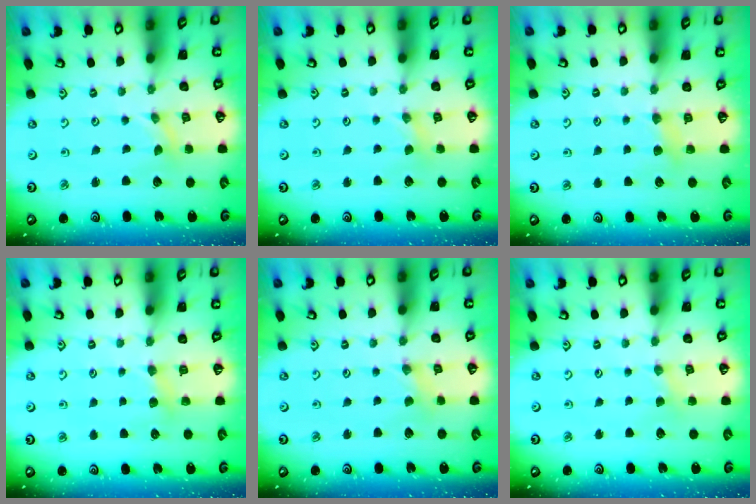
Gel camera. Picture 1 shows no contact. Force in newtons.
{"total": 0.8, "press": 0.7, "slide": 0.3}
{"total": 5.9, "press": 5.9, "slide": 0.7}
{"total": 3.9, "press": 3.9, "slide": 0.6}
{"total": 1.4, "press": 1.4, "slide": 0.3}
{"total": 1.9, "press": 1.8, "slide": 0.3}